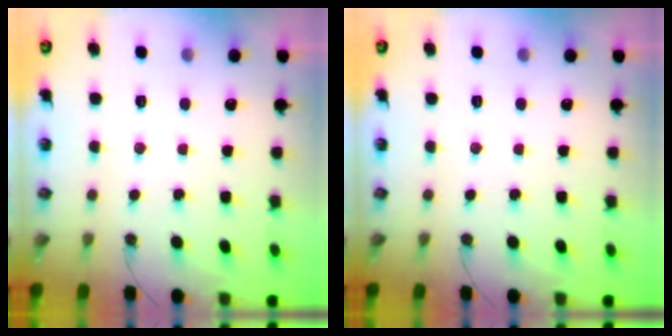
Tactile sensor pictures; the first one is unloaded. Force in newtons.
{"total": 0.0}